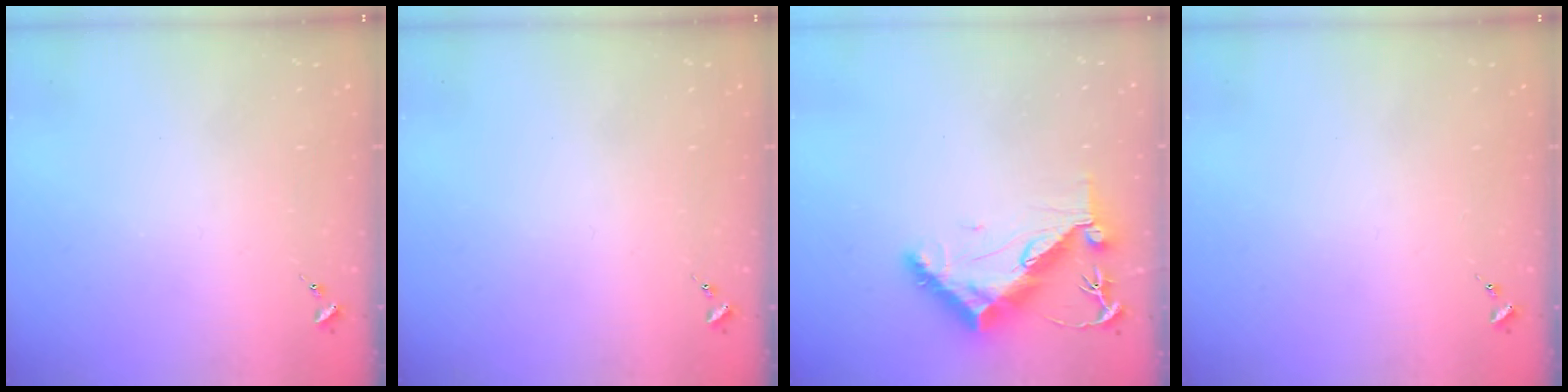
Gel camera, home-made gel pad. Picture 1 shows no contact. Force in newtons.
{"total": 0.0}
{"total": 11.0, "press": 10.9, "slide": 1.0}
{"total": 0.0}